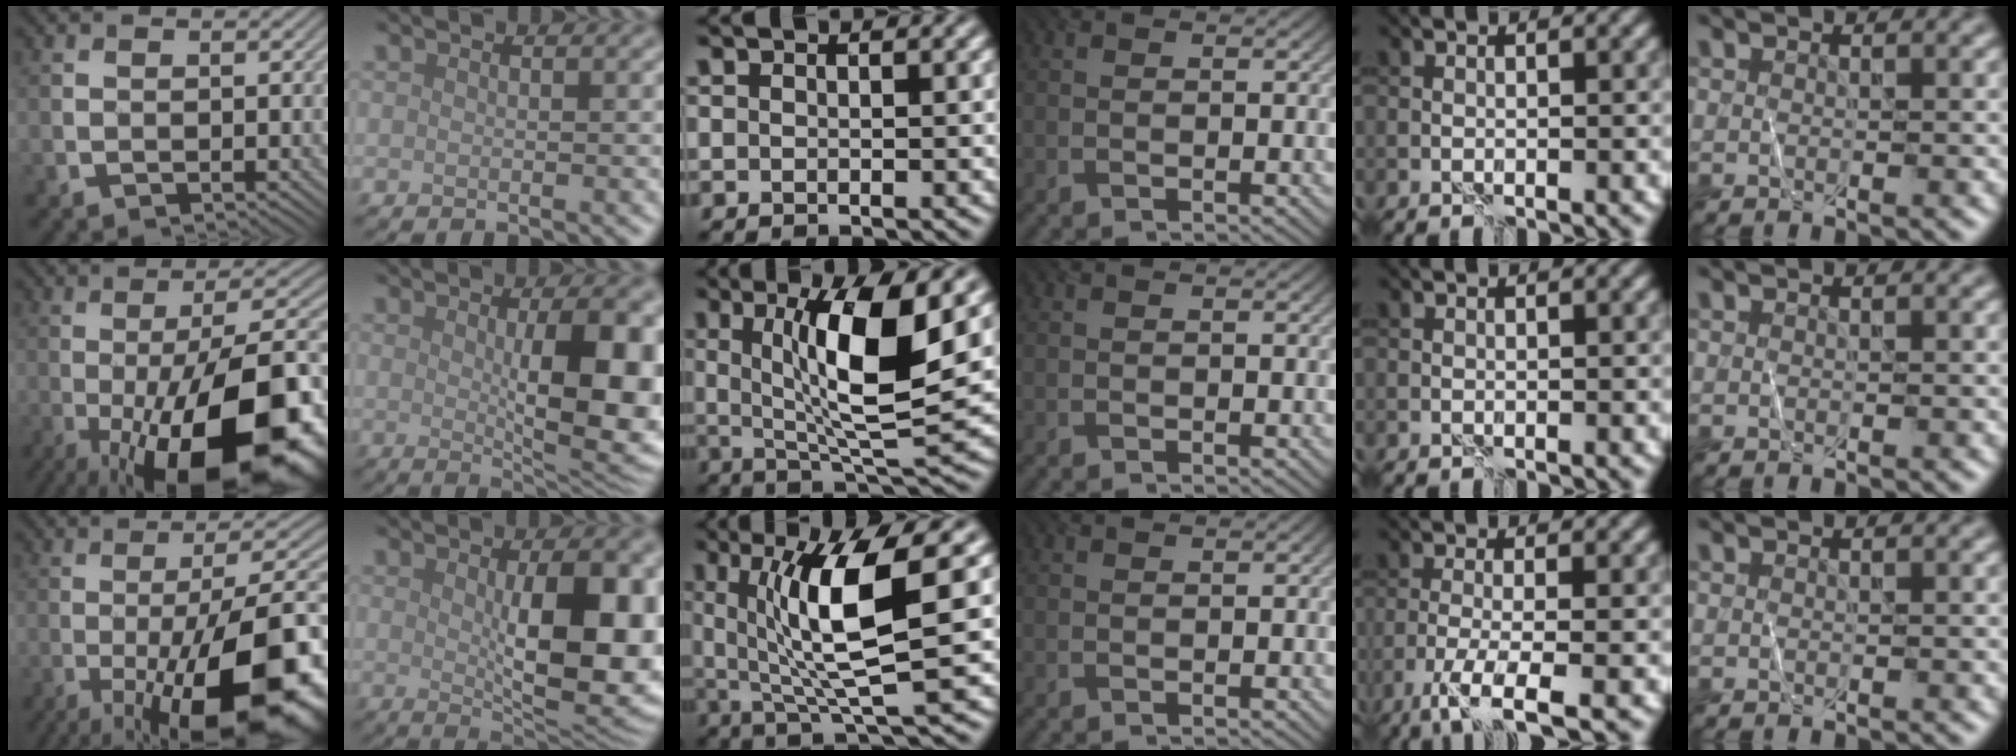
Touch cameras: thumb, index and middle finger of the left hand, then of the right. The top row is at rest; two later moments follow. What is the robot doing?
{"motion": "wrap", "object": "ribbon"}